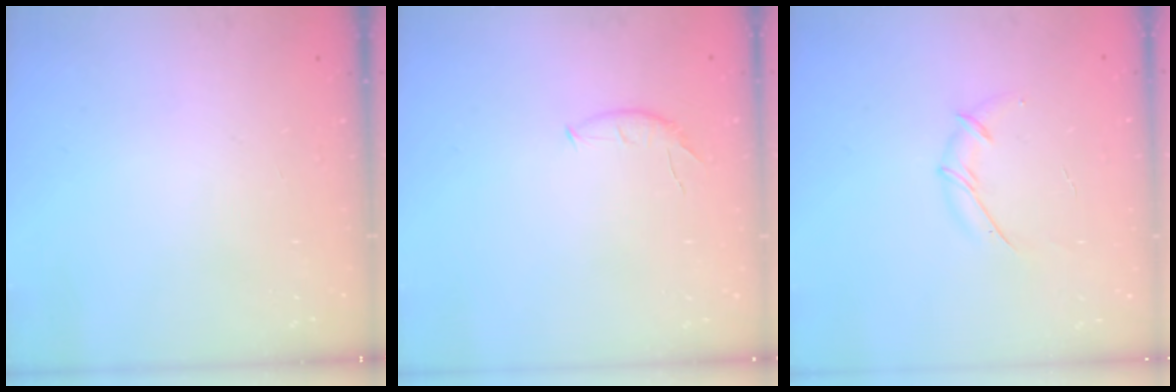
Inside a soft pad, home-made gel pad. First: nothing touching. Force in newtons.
{"total": 6.7, "press": 6.6, "slide": 1.0}
{"total": 7.2, "press": 7.2, "slide": 1.0}